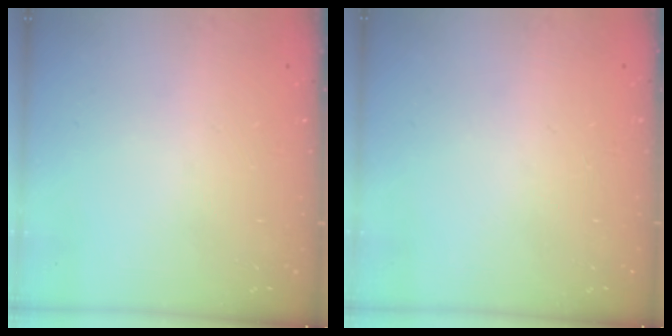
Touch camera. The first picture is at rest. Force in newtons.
{"total": 0.0}